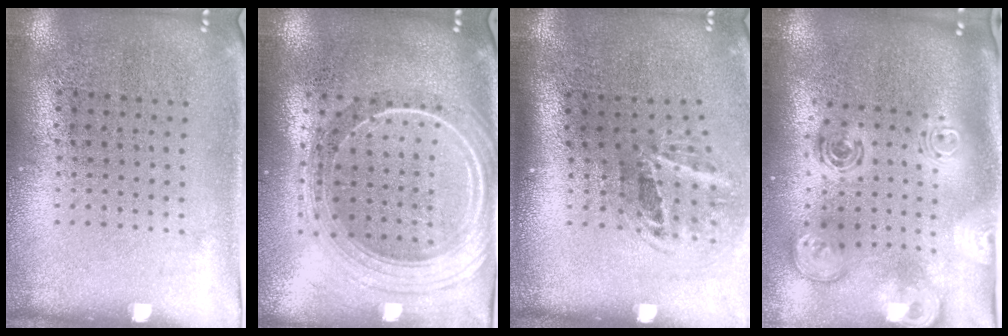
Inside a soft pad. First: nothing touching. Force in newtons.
{"total": 2.3, "press": 2.0, "slide": 1.2}
{"total": 2.0, "press": 1.1, "slide": 1.6}
{"total": 3.1, "press": 2.1, "slide": 2.3}